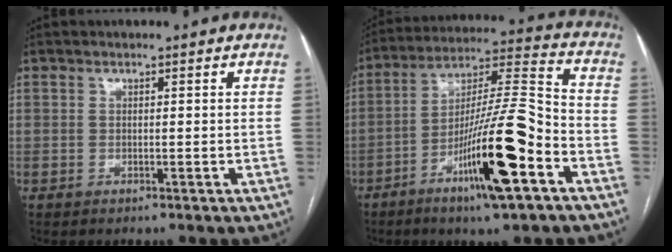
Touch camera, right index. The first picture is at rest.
{"total": 17.4, "force": [-7.8, 1.0, 15.6], "torque": [-0.283, -0.009, -0.132]}